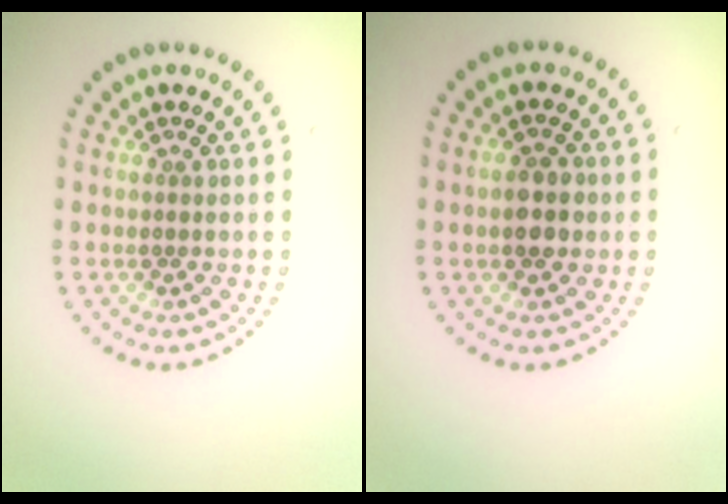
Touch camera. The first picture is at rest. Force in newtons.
{"total": 2.4, "press": 2.4, "slide": 0.1}